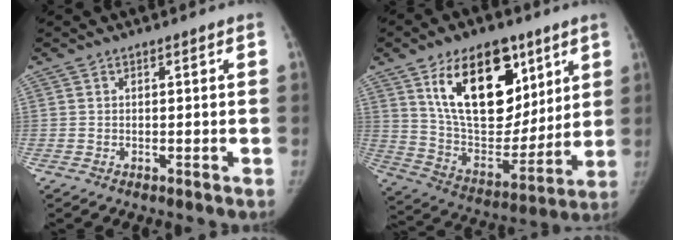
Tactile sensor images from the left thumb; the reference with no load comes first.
{"total": 23.3, "force": [11.2, 13.4, 15.5], "torque": [-0.194, -0.049, 0.198]}